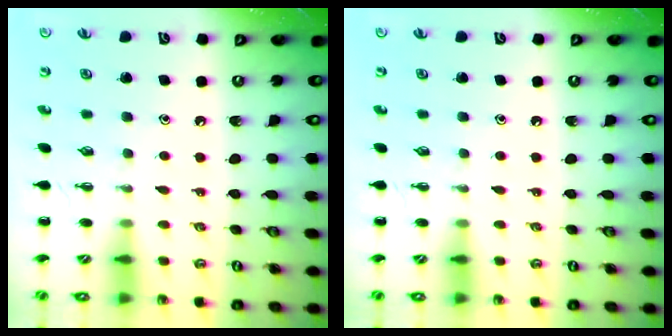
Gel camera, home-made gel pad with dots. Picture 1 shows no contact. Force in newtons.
{"total": 0.0}